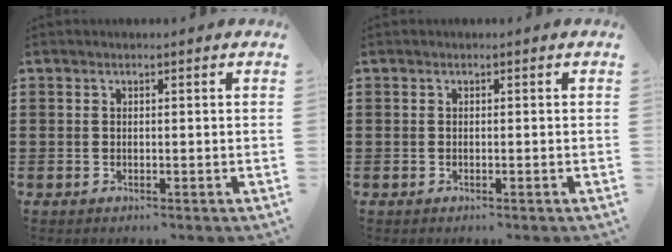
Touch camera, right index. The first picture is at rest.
{"total": 0.0}